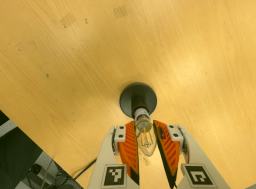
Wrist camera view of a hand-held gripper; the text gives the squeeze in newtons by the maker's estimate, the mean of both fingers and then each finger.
{"total": 12.2, "left": 11.6, "right": 12.8}